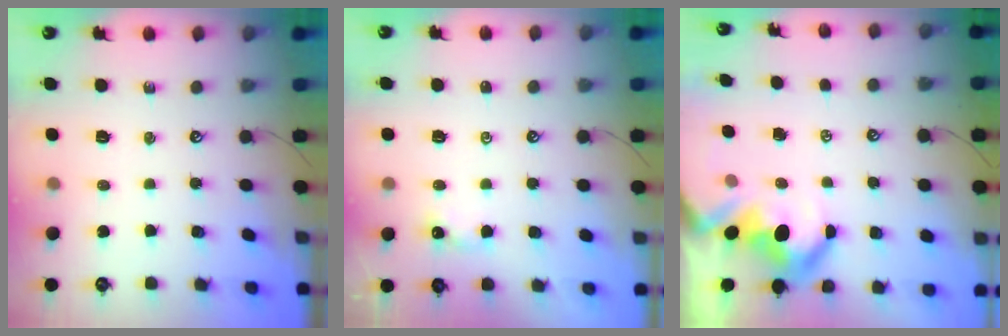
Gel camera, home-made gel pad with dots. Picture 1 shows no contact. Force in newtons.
{"total": 1.0, "press": 0.9, "slide": 0.4}
{"total": 3.9, "press": 3.8, "slide": 1.0}